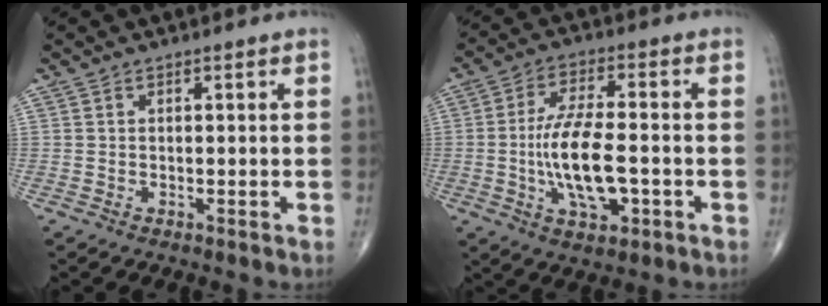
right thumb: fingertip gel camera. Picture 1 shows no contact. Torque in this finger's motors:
{"motor_torque": [2.63, 2.38, 1.72, -0.73, 0.57]}